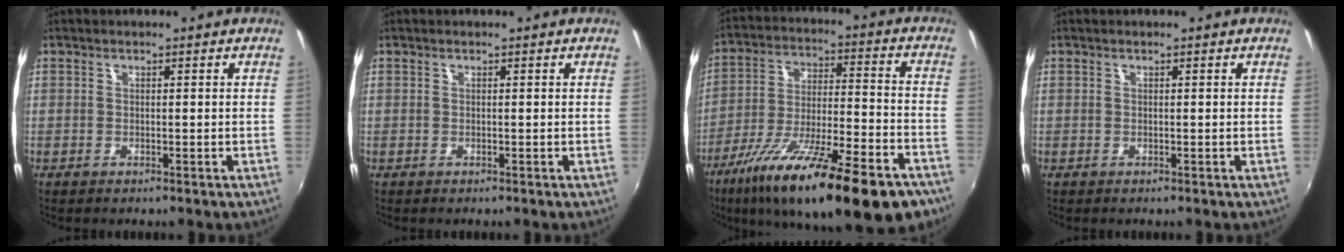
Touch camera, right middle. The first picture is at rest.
{"total": 0.0}
{"total": 27.3, "force": [-18.3, 6.4, 19.3], "torque": [-0.324, -0.066, -0.280]}
{"total": 0.0}